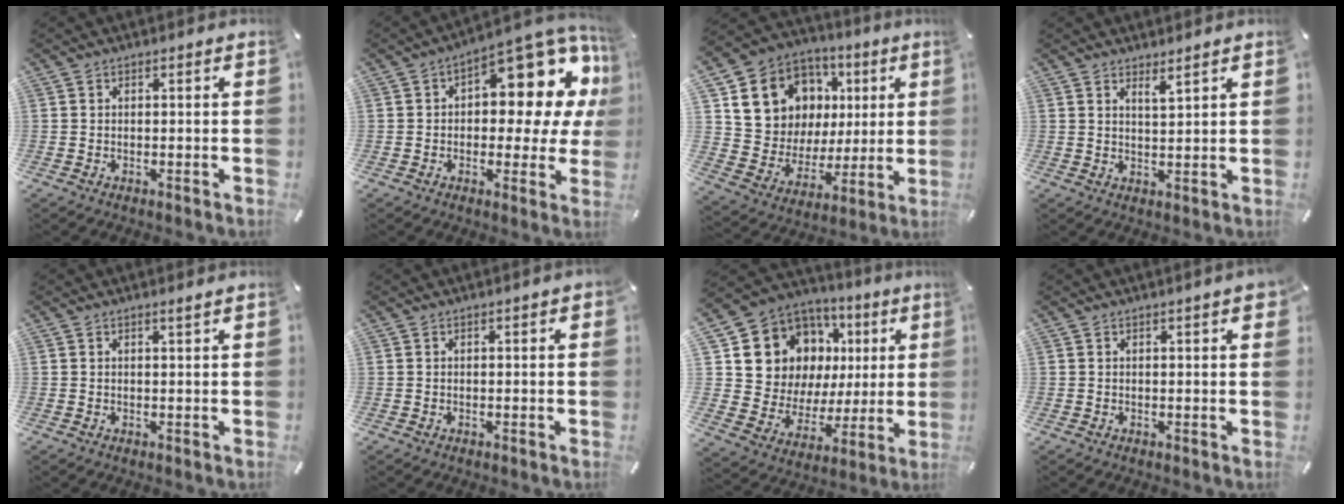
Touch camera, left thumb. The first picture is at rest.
{"total": 14.6, "force": [7.1, 6.9, 10.7], "torque": [-0.119, -0.074, 0.112]}
{"total": 13.1, "force": [5.0, 11.6, 3.4], "torque": [-0.060, -0.042, 0.109]}
{"total": 2.6, "force": [2.4, -0.3, 0.9], "torque": [-0.020, -0.011, 0.043]}
{"total": 1.1, "force": [0.7, 0.0, 0.8], "torque": [-0.015, 0.000, 0.012]}
{"total": 0.9, "force": [0.1, 0.1, 0.9], "torque": [-0.016, 0.001, 0.001]}
{"total": 14.2, "force": [6.4, 11.6, 5.1], "torque": [-0.103, -0.050, 0.134]}
{"total": 2.3, "force": [1.0, 0.4, 2.1], "torque": [-0.033, 0.000, 0.014]}